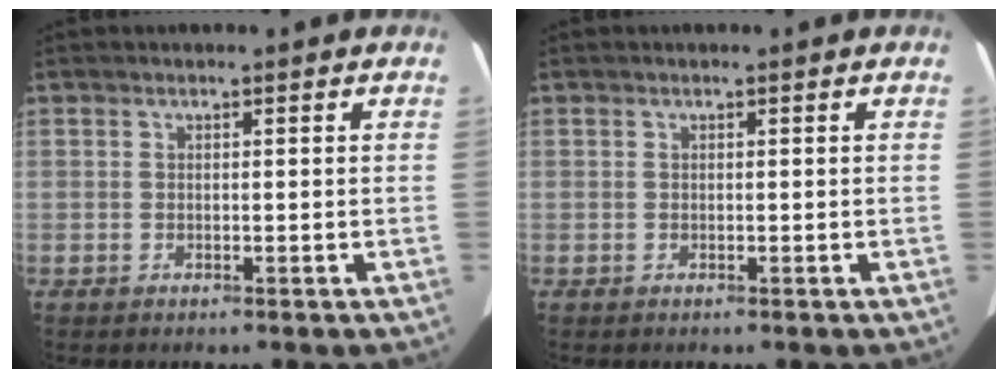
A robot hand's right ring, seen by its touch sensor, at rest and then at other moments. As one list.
[{"total": 0.0}]